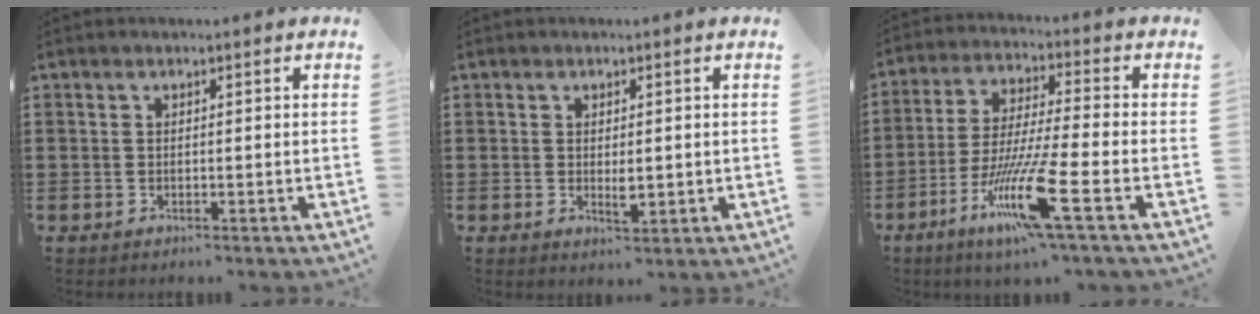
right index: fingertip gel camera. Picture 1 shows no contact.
{"total": 2.3, "force": [0.2, 1.0, 2.0], "torque": [-0.039, 0.002, 0.003]}
{"total": 12.9, "force": [-6.3, 0.8, 11.3], "torque": [-0.236, -0.010, -0.119]}